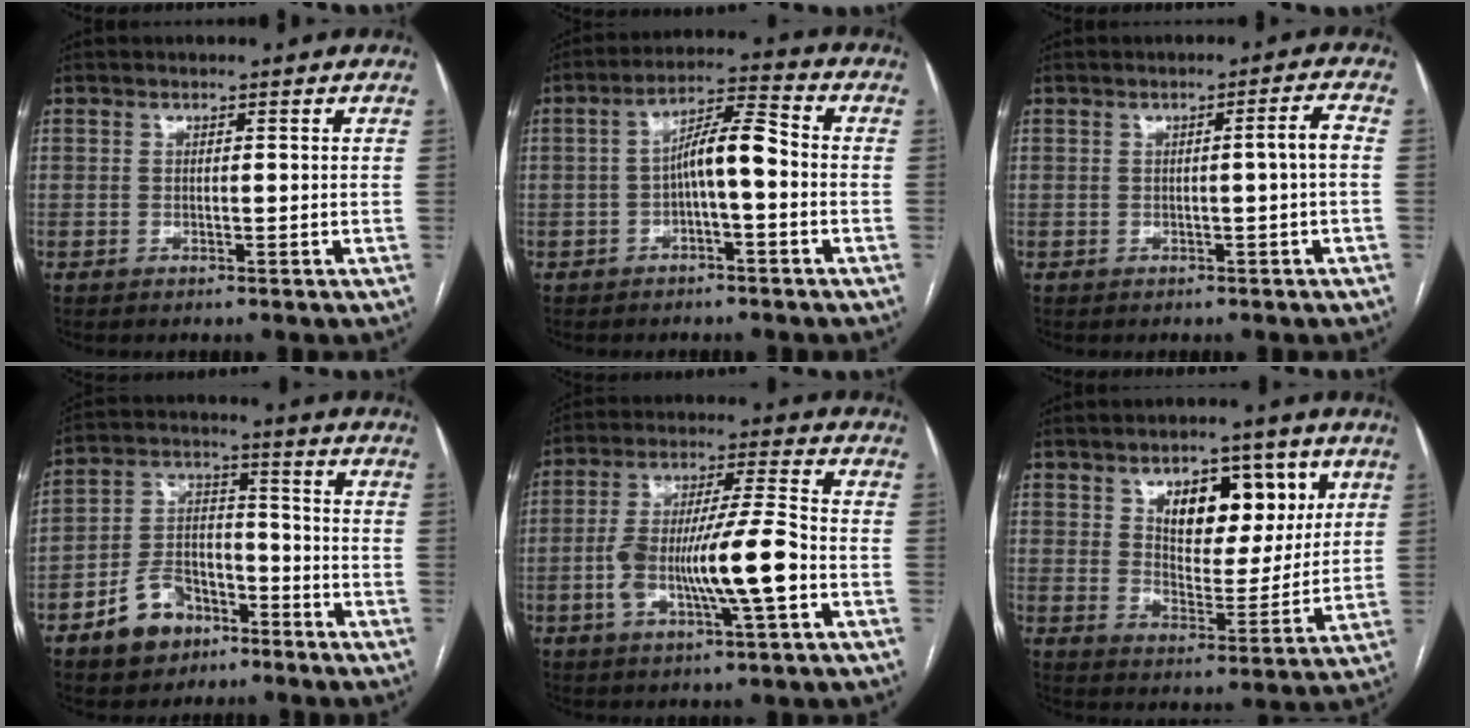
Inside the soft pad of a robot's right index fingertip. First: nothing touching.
{"total": 7.0, "force": [-1.1, 1.3, 6.8], "torque": [-0.119, 0.028, -0.021]}
{"total": 2.5, "force": [-0.3, -0.5, 2.4], "torque": [-0.030, 0.003, -0.003]}
{"total": 10.0, "force": [-5.9, 6.5, 4.6], "torque": [-0.093, 0.023, -0.098]}
{"total": 13.4, "force": [-3.3, 1.3, 12.9], "torque": [-0.241, 0.009, -0.058]}
{"total": 11.9, "force": [5.2, 5.9, 9.0], "torque": [-0.126, 0.010, 0.088]}